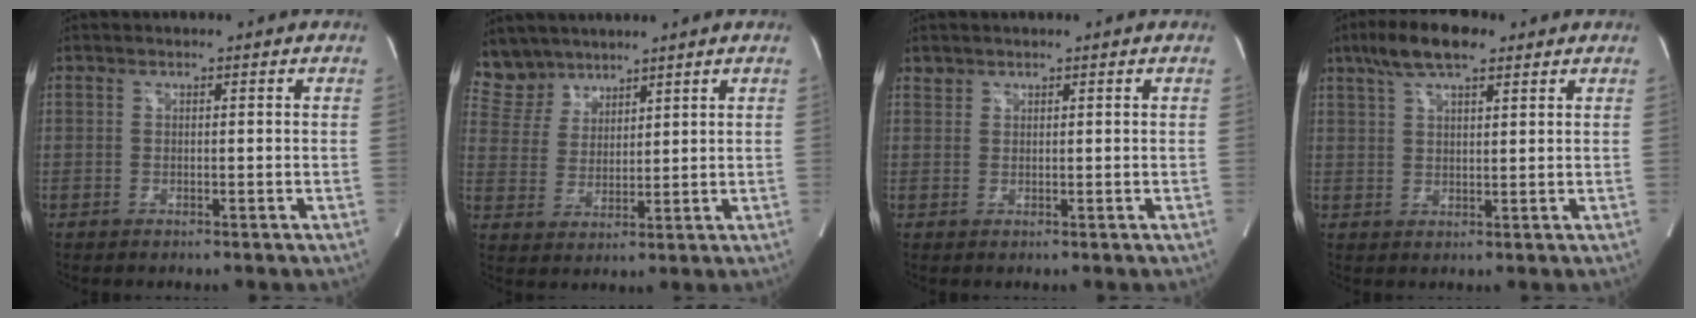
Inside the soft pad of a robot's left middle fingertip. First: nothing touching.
{"total": 6.3, "force": [5.5, 3.0, 0.0], "torque": [-0.008, 0.008, 0.123]}
{"total": 1.0, "force": [0.8, 0.5, -0.1], "torque": [0.005, 0.005, 0.014]}
{"total": 8.3, "force": [5.5, 2.3, 5.7], "torque": [-0.114, 0.021, 0.098]}